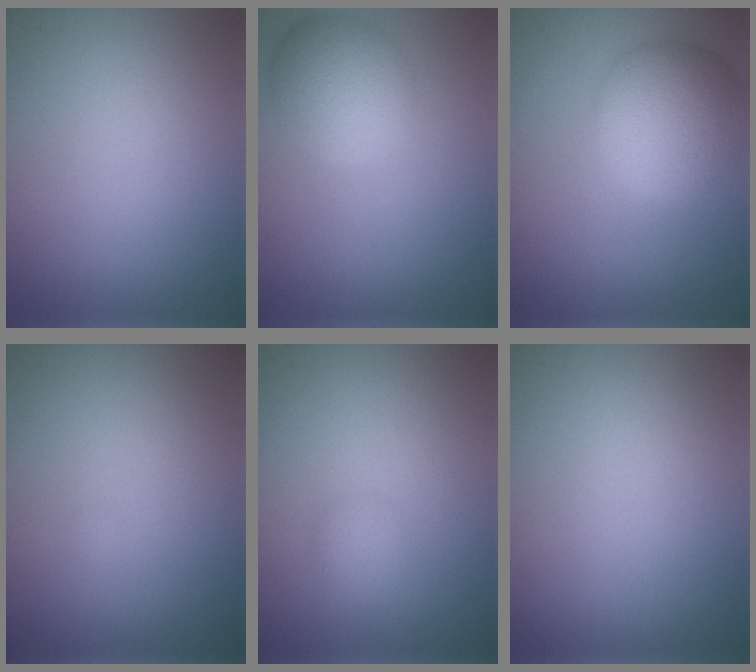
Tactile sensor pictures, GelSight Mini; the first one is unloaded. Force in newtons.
{"total": 5.0, "press": 5.0, "slide": 0.3}
{"total": 7.0, "press": 6.9, "slide": 0.6}
{"total": 0.0}
{"total": 1.3, "press": 1.3, "slide": 0.1}
{"total": 0.0}